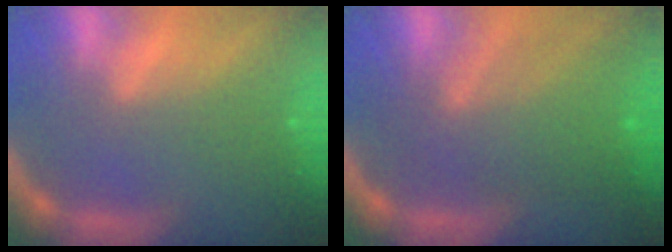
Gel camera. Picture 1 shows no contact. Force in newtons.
{"total": 7.5}